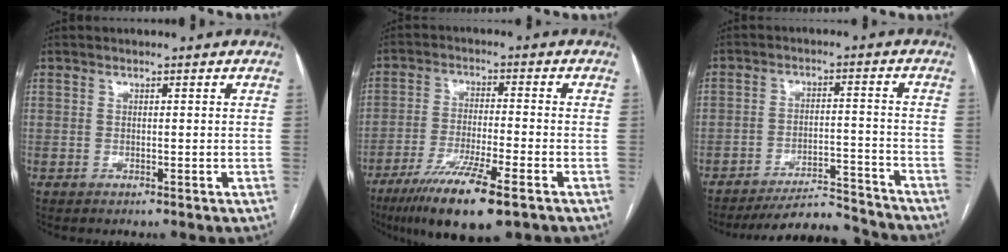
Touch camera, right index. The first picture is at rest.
{"total": 12.3, "force": [-7.7, 1.2, 9.5], "torque": [-0.170, -0.031, -0.129]}
{"total": 10.5, "force": [-10.4, 1.5, 0.9], "torque": [-0.005, 0.020, -0.156]}